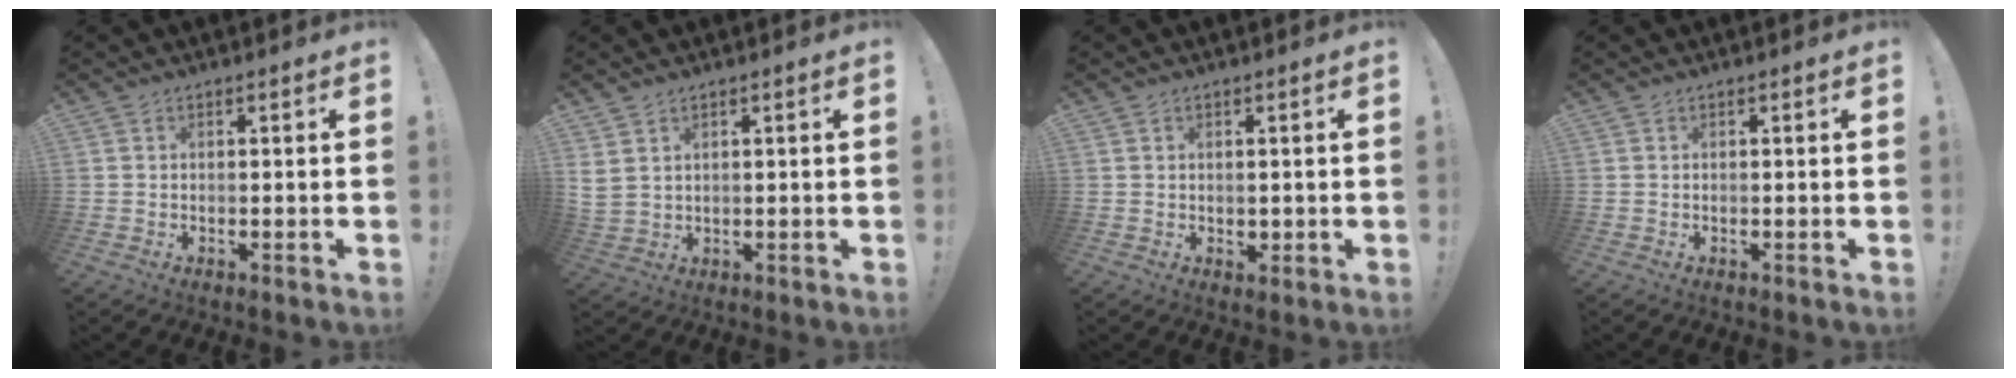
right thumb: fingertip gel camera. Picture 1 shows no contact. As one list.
[{"total": 3.6, "force": [2.0, 2.5, 1.7], "torque": [-0.031, -0.005, 0.040]}, {"total": 1.4, "force": [0.6, 1.1, 0.4], "torque": [0.008, -0.006, 0.007]}, {"total": 0.0}]